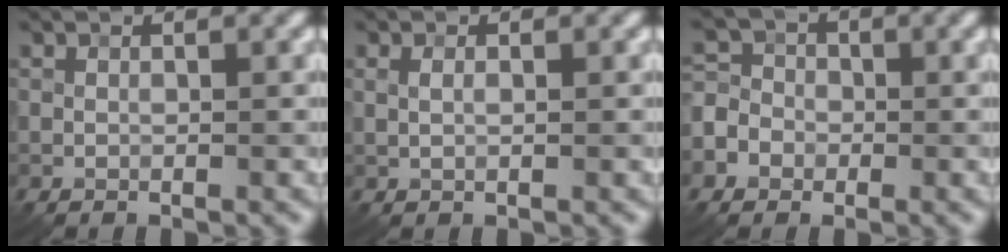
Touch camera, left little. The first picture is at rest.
{"total": 0.9, "force": [0.2, 0.4, 0.8], "torque": [-0.017, 0.000, 0.005]}
{"total": 5.1, "force": [-2.1, 4.4, 1.6], "torque": [-0.019, 0.003, -0.056]}